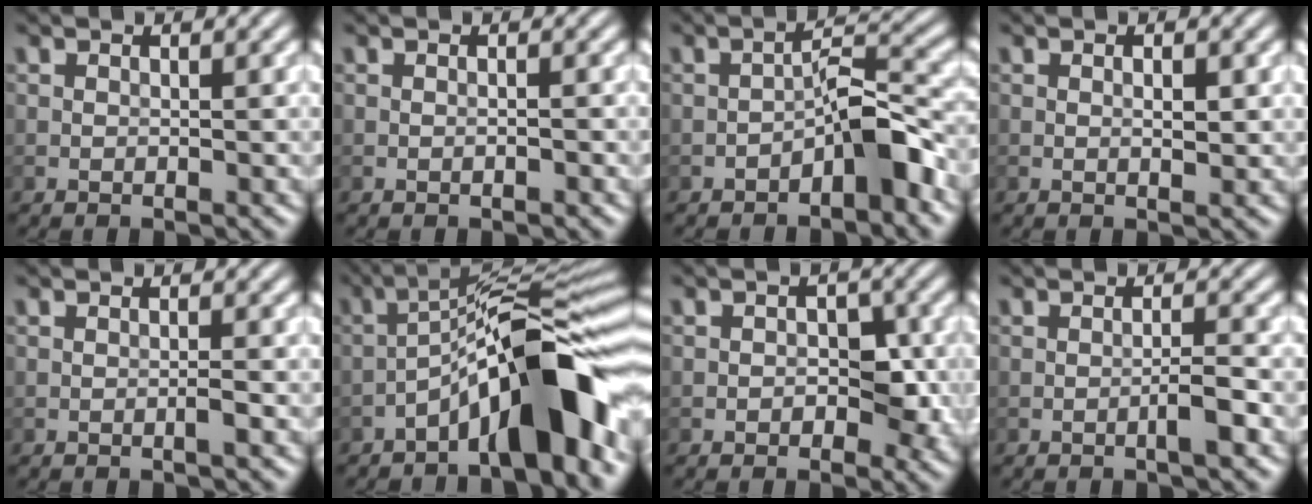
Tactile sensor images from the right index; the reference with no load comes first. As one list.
[{"total": 0.5, "force": [-0.2, 0.1, 0.5], "torque": [-0.011, -0.001, -0.005]}, {"total": 4.3, "force": [-2.2, 1.2, 3.5], "torque": [-0.055, 0.020, -0.042]}, {"total": 1.1, "force": [0.2, 0.3, 1.1], "torque": [-0.020, -0.003, 0.004]}, {"total": 0.7, "force": [-0.2, 0.0, 0.7], "torque": [-0.012, 0.001, -0.005]}, {"total": 11.0, "force": [-5.3, 2.4, 9.3], "torque": [-0.133, 0.030, -0.093]}, {"total": 2.9, "force": [-0.6, 1.8, 2.2], "torque": [-0.022, 0.000, -0.011]}, {"total": 1.7, "force": [-0.7, 0.1, 1.6], "torque": [-0.027, 0.004, -0.014]}]